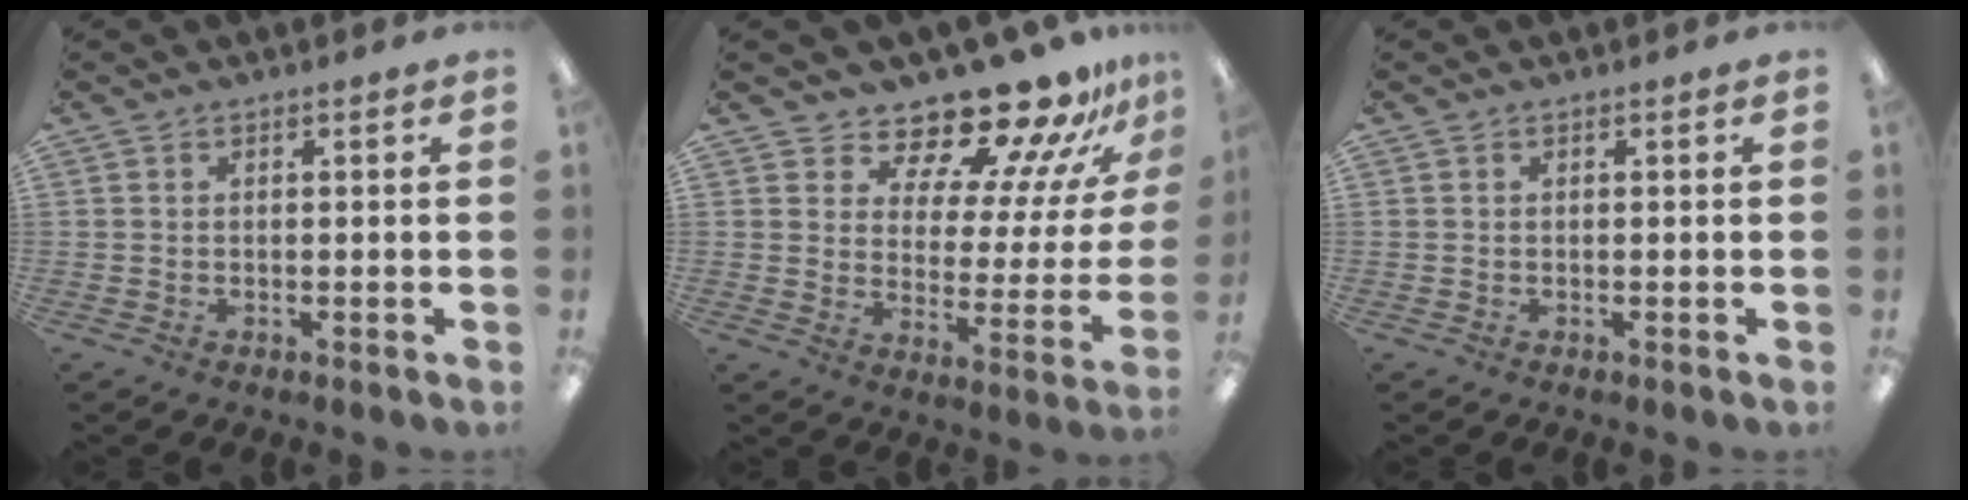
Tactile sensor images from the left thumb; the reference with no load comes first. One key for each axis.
{"total": 16.2, "fx": 14.9, "fy": 3.6, "fz": 5.2, "tx": -0.087, "ty": -0.133, "tz": 0.254}
{"total": 0.0}